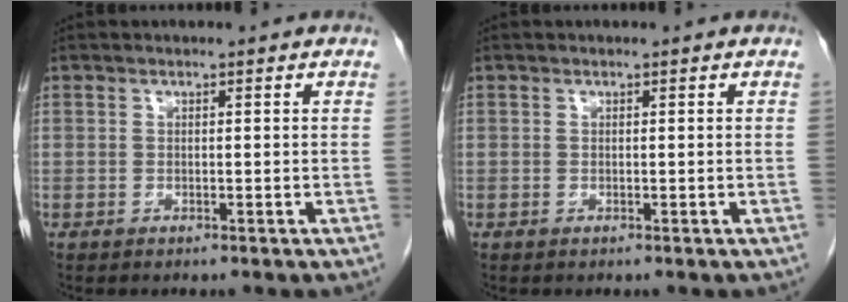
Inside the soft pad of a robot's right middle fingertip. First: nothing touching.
{"total": 0.0}